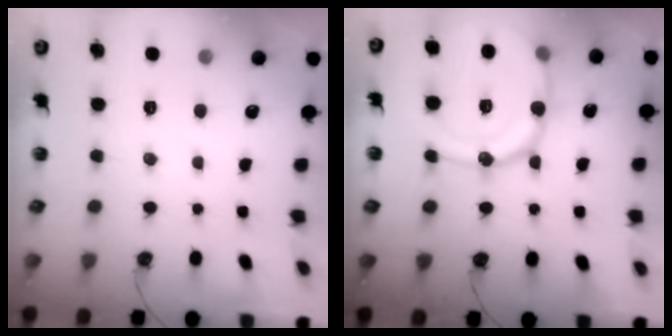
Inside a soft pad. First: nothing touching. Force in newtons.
{"total": 18.9, "press": 18.6, "slide": 3.7}